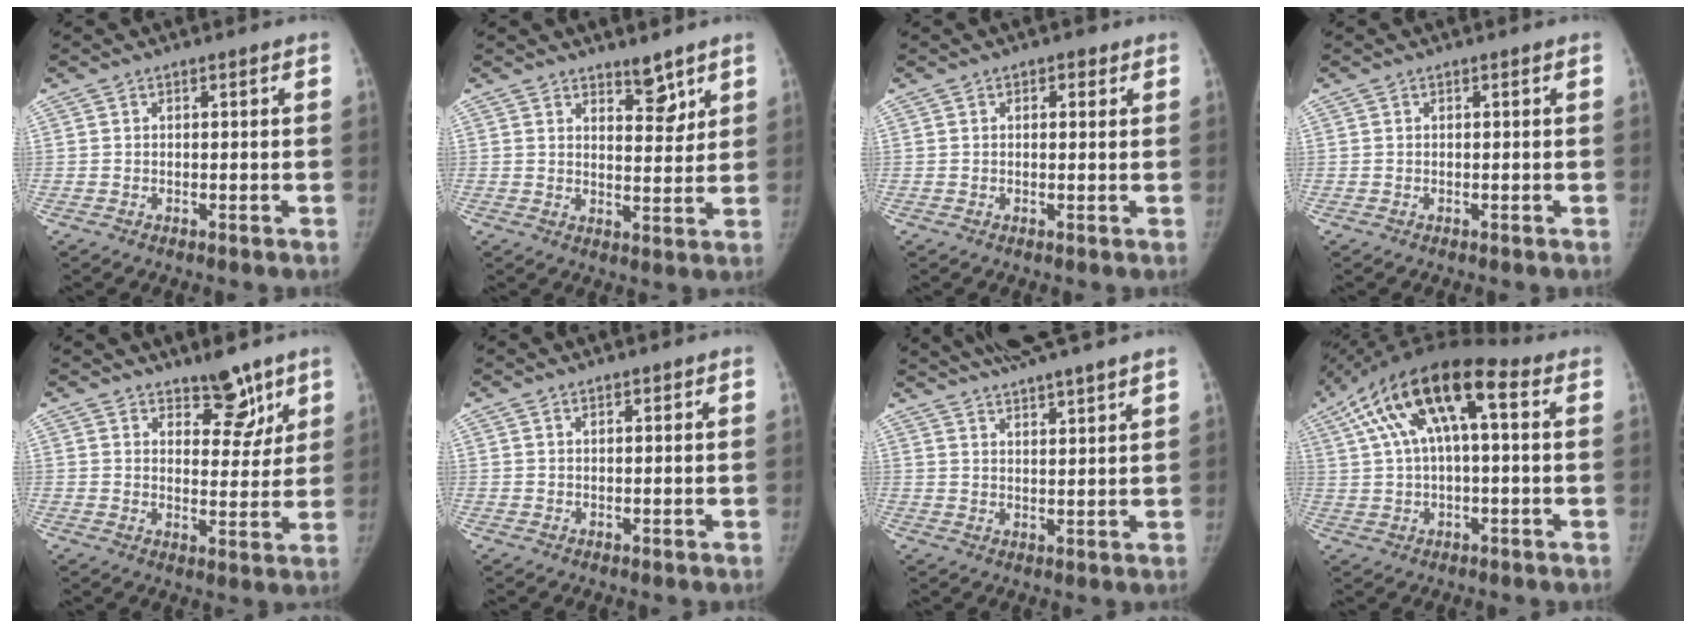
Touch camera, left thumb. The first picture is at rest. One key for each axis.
{"total": 5.6, "fx": 4.1, "fy": 2.3, "fz": 2.9, "tx": -0.017, "ty": -0.033, "tz": 0.064}
{"total": 2.1, "fx": 1.0, "fy": 1.3, "fz": 1.3, "tx": -0.005, "ty": -0.001, "tz": 0.011}
{"total": 0.0}
{"total": 8.1, "fx": 5.9, "fy": 3.7, "fz": 4.2, "tx": -0.017, "ty": -0.041, "tz": 0.088}
{"total": 1.2, "fx": 0.8, "fy": 0.5, "fz": 0.7, "tx": -0.007, "ty": -0.003, "tz": 0.013}
{"total": 11.3, "fx": 9.3, "fy": 0.7, "fz": 6.4, "tx": -0.090, "ty": -0.013, "tz": 0.142}
{"total": 16.2, "fx": 5.1, "fy": 6.3, "fz": 14.1, "tx": -0.257, "ty": 0.040, "tz": 0.080}